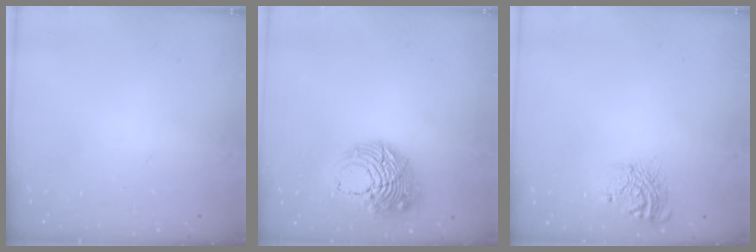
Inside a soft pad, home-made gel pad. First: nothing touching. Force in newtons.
{"total": 10.7, "press": 10.6, "slide": 1.3}
{"total": 10.7, "press": 10.7, "slide": 0.4}